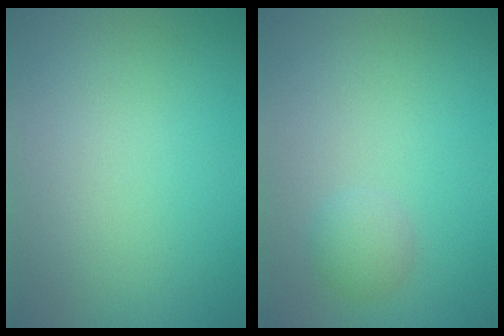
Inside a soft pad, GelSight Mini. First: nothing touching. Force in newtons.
{"total": 1.5, "press": 1.5, "slide": 0.0}